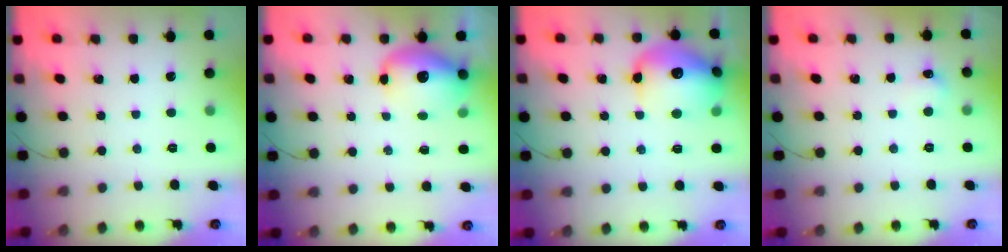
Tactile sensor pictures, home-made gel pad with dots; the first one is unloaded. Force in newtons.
{"total": 11.4, "press": 11.1, "slide": 2.5}
{"total": 17.6, "press": 17.4, "slide": 2.4}
{"total": 4.7, "press": 4.5, "slide": 1.3}